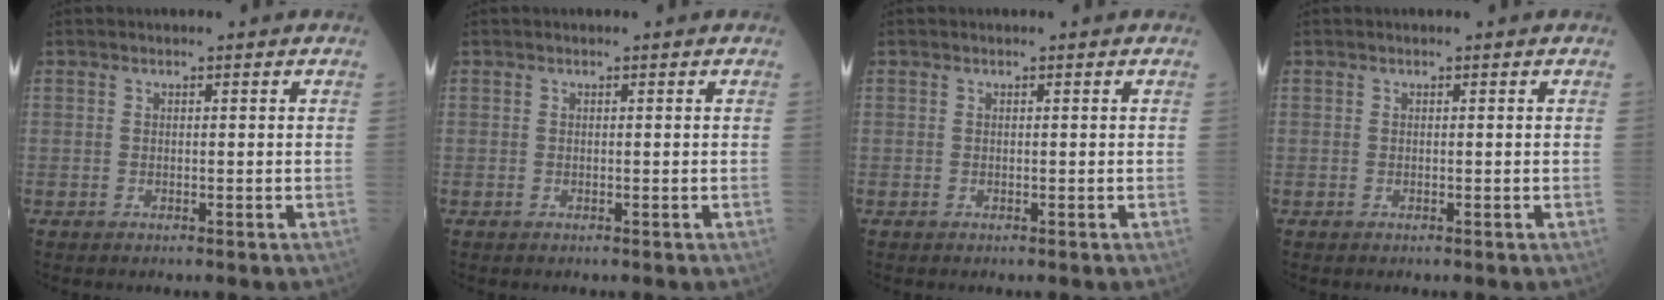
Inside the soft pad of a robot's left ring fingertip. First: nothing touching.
{"total": 0.0}
{"total": 0.0}
{"total": 0.0}